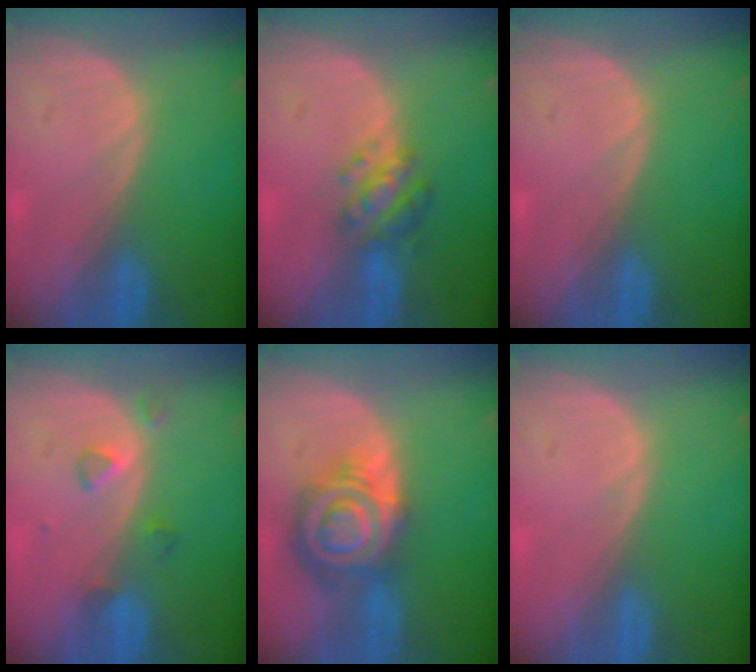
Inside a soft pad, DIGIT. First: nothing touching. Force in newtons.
{"total": 4.7, "press": 4.7, "slide": 0.4}
{"total": 0.0}
{"total": 3.0, "press": 2.8, "slide": 0.9}
{"total": 9.1, "press": 9.0, "slide": 0.5}
{"total": 0.5, "press": 0.1, "slide": 0.5}